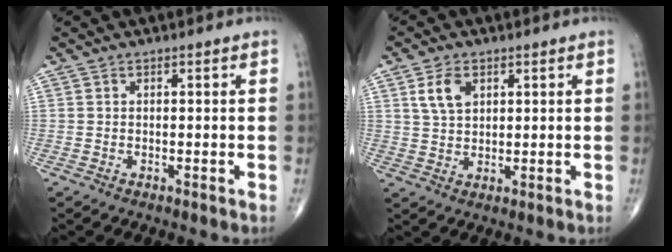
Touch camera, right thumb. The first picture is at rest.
{"total": 5.5, "force": [2.3, 3.4, 3.6], "torque": [-0.057, -0.008, 0.046]}